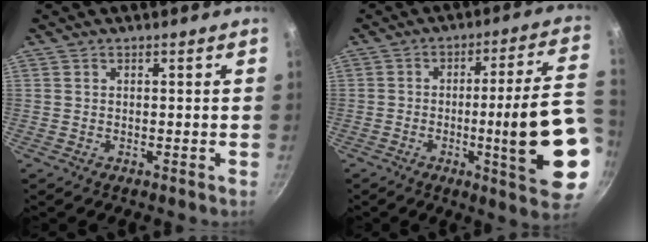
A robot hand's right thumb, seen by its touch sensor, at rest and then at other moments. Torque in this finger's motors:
{"motor_torque": [2.49, 2.32, 1.81, -0.74, 0.43]}